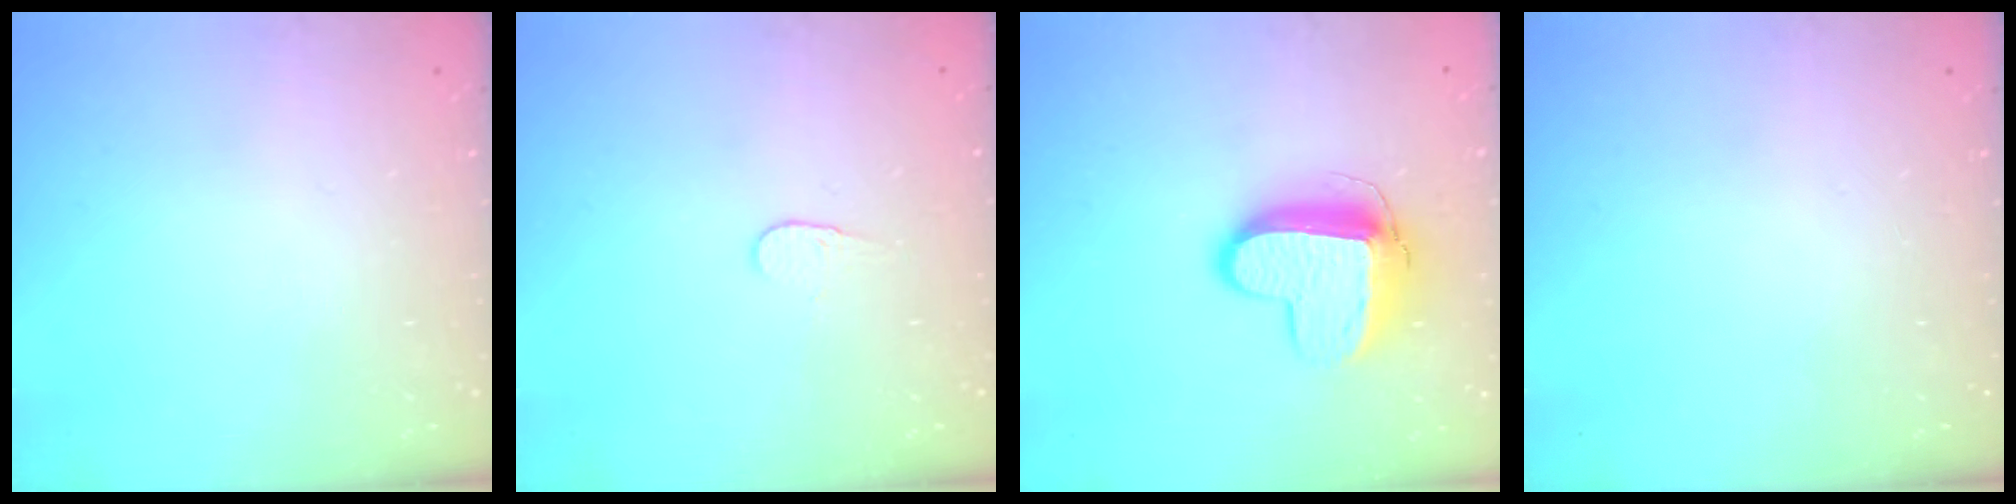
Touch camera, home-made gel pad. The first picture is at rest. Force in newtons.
{"total": 3.8, "press": 3.8, "slide": 0.3}
{"total": 11.1, "press": 11.0, "slide": 1.3}
{"total": 0.0}